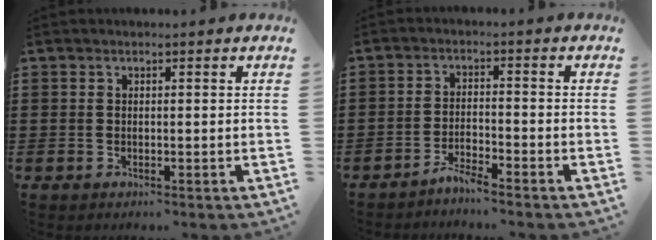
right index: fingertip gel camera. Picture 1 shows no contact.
{"total": 2.6, "force": [-2.5, -0.1, 0.6], "torque": [-0.013, 0.004, -0.050]}